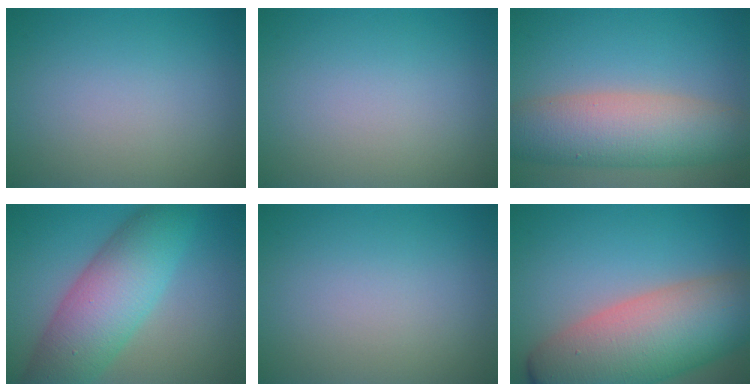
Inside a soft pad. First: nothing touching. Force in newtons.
{"total": 0.0}
{"total": 8.2, "press": 8.2, "slide": 0.4}
{"total": 8.6, "press": 8.6, "slide": 0.2}
{"total": 0.0}
{"total": 13.1, "press": 13.0, "slide": 0.7}